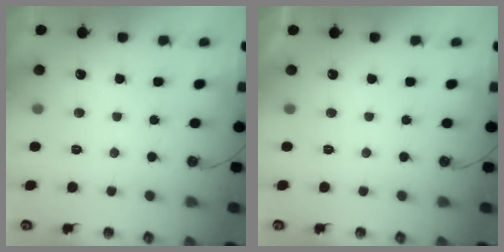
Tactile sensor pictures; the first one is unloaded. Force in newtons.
{"total": 0.0}